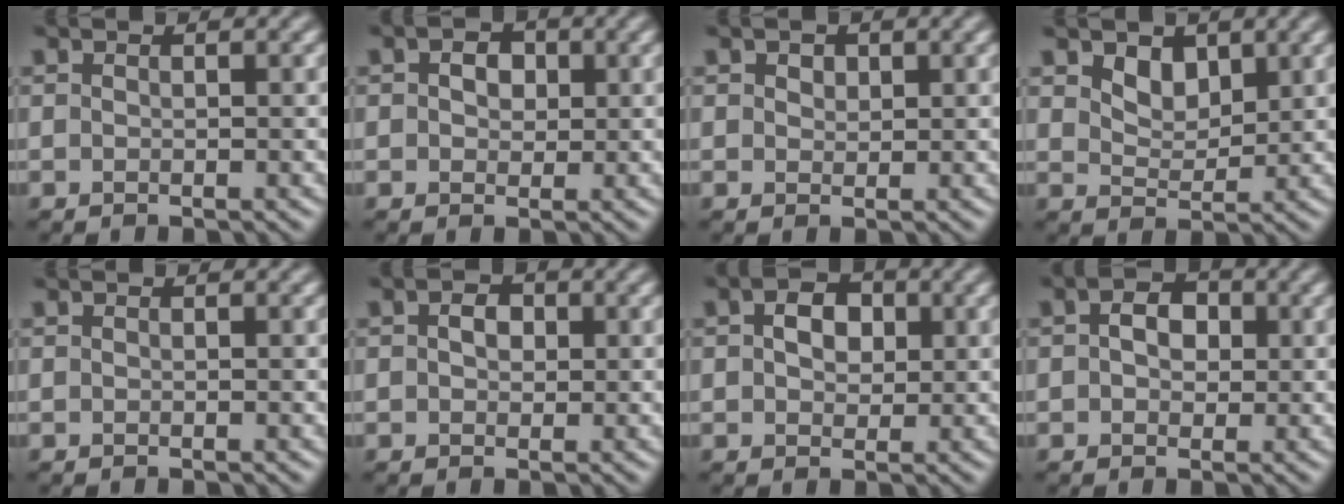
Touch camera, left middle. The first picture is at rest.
{"total": 2.7, "force": [0.9, 1.9, 1.7], "torque": [-0.022, 0.006, 0.003]}
{"total": 1.2, "force": [0.8, 0.8, 0.5], "torque": [-0.008, 0.000, 0.011]}
{"total": 2.4, "force": [1.5, 1.4, 1.2], "torque": [-0.027, -0.006, 0.027]}
{"total": 0.0}
{"total": 1.8, "force": [0.4, 1.3, 1.2], "torque": [-0.019, 0.002, 0.002]}
{"total": 3.1, "force": [0.8, 2.2, 2.0], "torque": [-0.038, 0.004, 0.008]}
{"total": 3.2, "force": [0.6, 2.2, 2.1], "torque": [-0.032, 0.007, 0.000]}